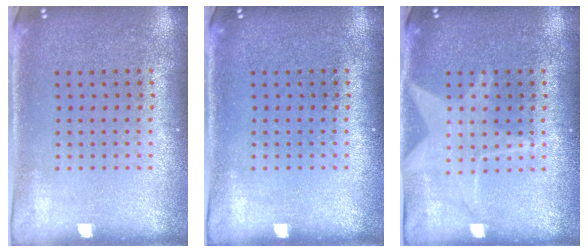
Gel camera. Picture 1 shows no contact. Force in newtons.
{"total": 0.0}
{"total": 2.3, "press": 2.3, "slide": 0.3}